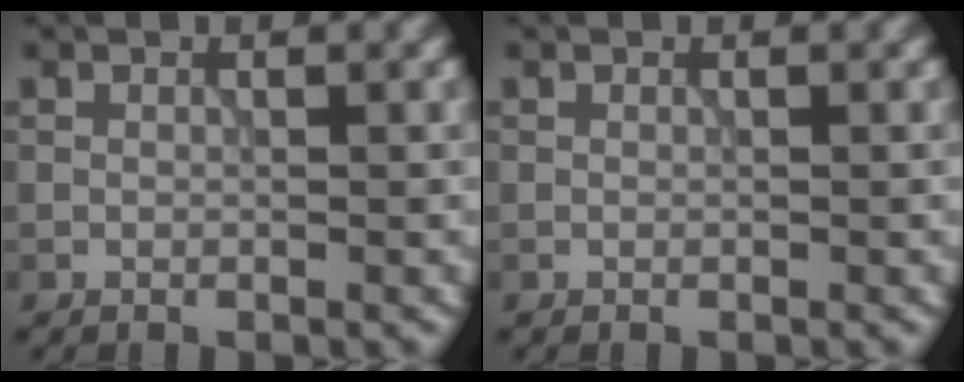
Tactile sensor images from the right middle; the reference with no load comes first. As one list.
[{"total": 0.0}]